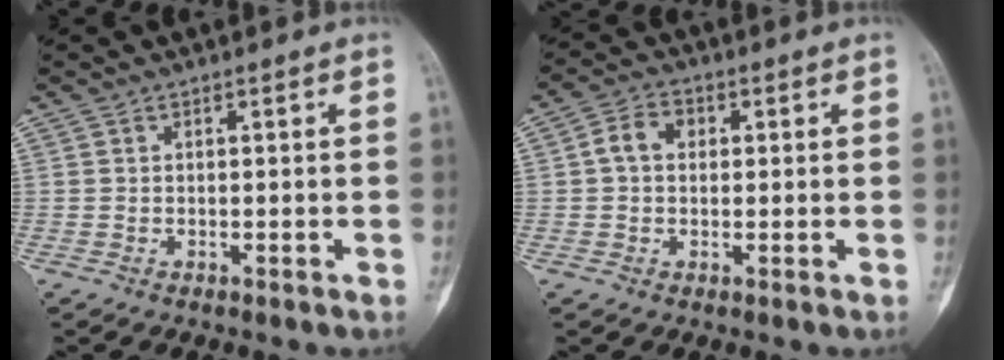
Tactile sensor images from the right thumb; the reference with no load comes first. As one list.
[{"total": 4.8, "force": [0.6, 3.6, 3.0], "torque": [-0.046, 0.015, 0.004]}]